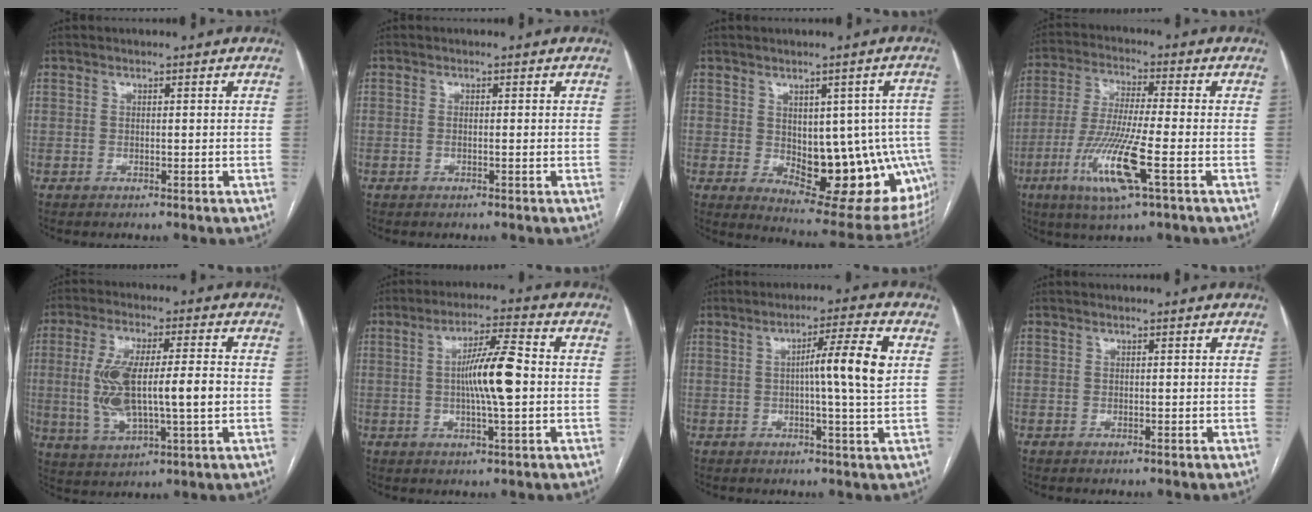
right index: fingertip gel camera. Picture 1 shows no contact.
{"total": 1.0, "force": [-0.1, 0.2, 1.0], "torque": [-0.020, 0.001, 0.000]}
{"total": 18.3, "force": [-3.0, 8.9, 15.7], "torque": [-0.138, 0.012, -0.013]}
{"total": 12.4, "force": [-4.5, 0.5, 11.5], "torque": [-0.238, -0.022, -0.087]}
{"total": 13.6, "force": [-0.6, 3.3, 13.2], "torque": [-0.266, 0.009, -0.002]}
{"total": 9.0, "force": [-0.1, 0.6, 9.0], "torque": [-0.159, 0.007, -0.007]}
{"total": 8.0, "force": [1.0, -0.8, 7.9], "torque": [-0.125, 0.005, 0.013]}
{"total": 0.0}